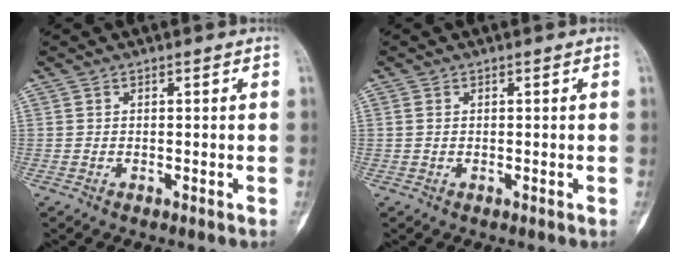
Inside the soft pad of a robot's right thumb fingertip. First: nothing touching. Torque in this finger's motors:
{"motor_torque": [-0.33, 0.24, 0.14, -0.05, 0.02]}